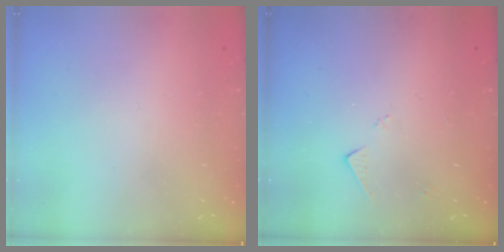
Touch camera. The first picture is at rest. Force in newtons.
{"total": 4.2, "press": 4.1, "slide": 0.6}